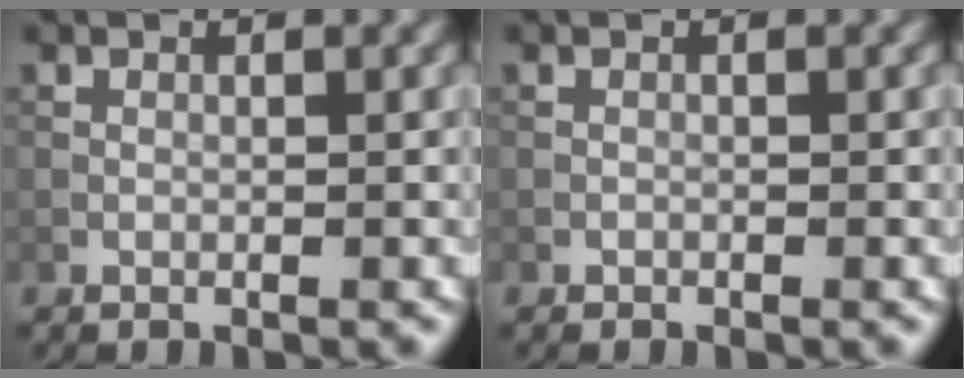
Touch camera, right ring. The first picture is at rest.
{"total": 0.0}